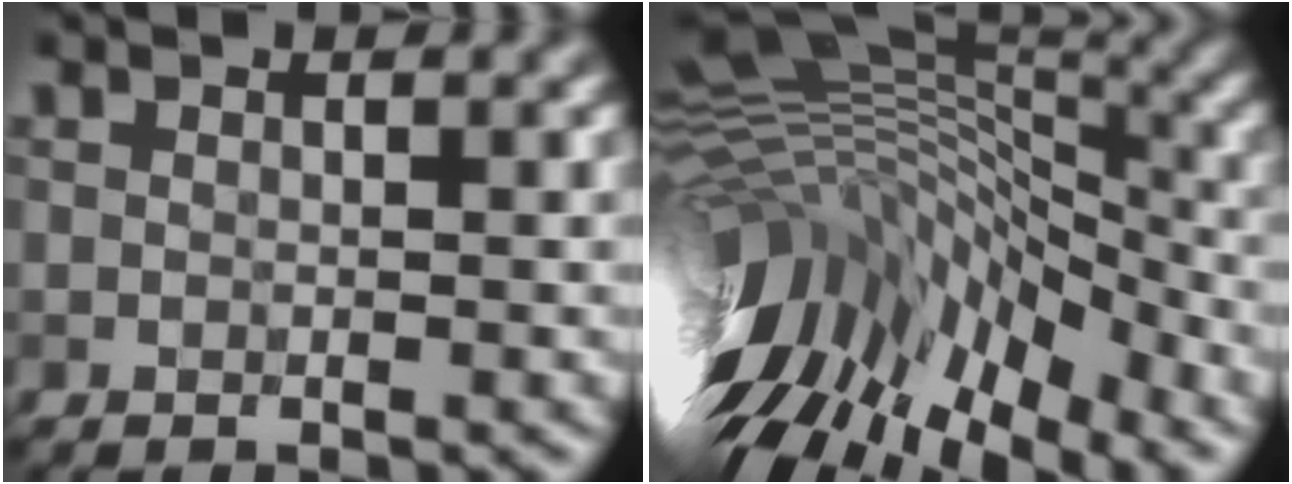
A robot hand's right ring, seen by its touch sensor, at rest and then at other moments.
{"total": 15.4, "force": [-3.3, 6.8, 13.4], "torque": [-0.251, 0.001, -0.036]}